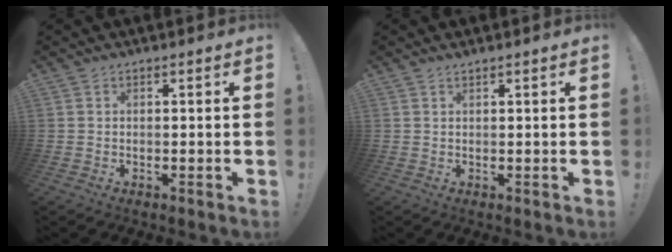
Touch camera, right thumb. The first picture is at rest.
{"total": 0.9, "force": [0.7, -0.3, 0.5], "torque": [-0.010, 0.000, 0.011]}